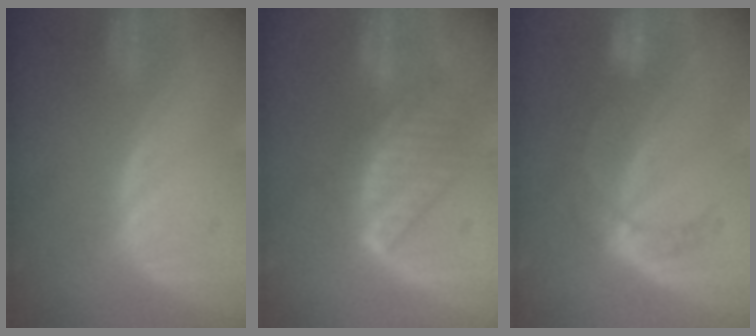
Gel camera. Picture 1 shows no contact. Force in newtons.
{"total": 6.8, "press": 6.3, "slide": 2.4}
{"total": 5.4, "press": 4.8, "slide": 2.5}